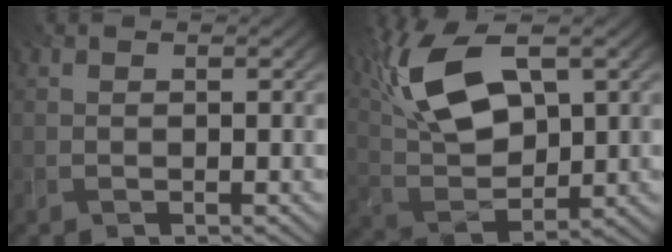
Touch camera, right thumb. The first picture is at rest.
{"total": 12.5, "force": [5.3, 5.8, 9.7], "torque": [-0.221, 0.015, 0.104]}